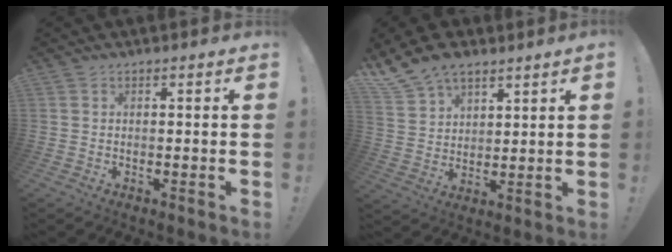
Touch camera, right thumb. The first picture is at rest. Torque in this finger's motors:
{"motor_torque": [1.12, 1.29, 0.44, 0.45, 0.23]}